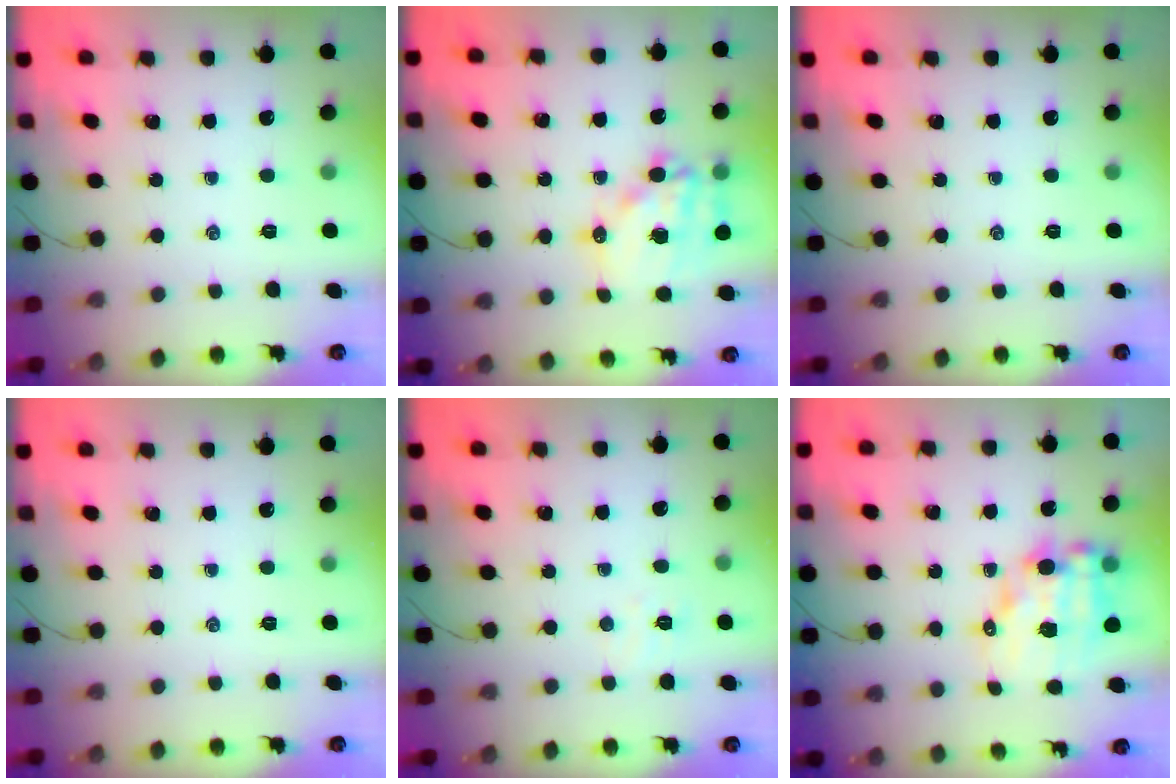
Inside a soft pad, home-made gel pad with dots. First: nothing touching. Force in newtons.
{"total": 15.4, "press": 14.9, "slide": 3.9}
{"total": 0.0}
{"total": 0.0}
{"total": 3.9, "press": 3.8, "slide": 0.9}
{"total": 11.3, "press": 10.9, "slide": 2.8}